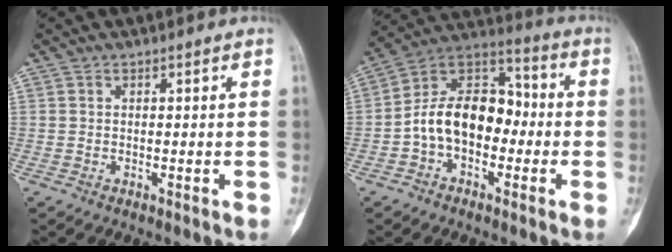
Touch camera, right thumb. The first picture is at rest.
{"total": 14.4, "force": [-2.4, 9.9, 10.2], "torque": [-0.145, 0.054, -0.055]}